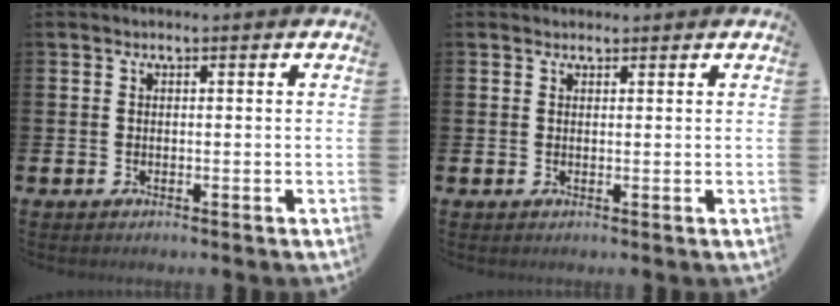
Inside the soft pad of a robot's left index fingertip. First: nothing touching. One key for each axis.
{"total": 1.1, "fx": 1.0, "fy": 0.4, "fz": -0.1, "tx": 0.016, "ty": -0.003, "tz": 0.015}